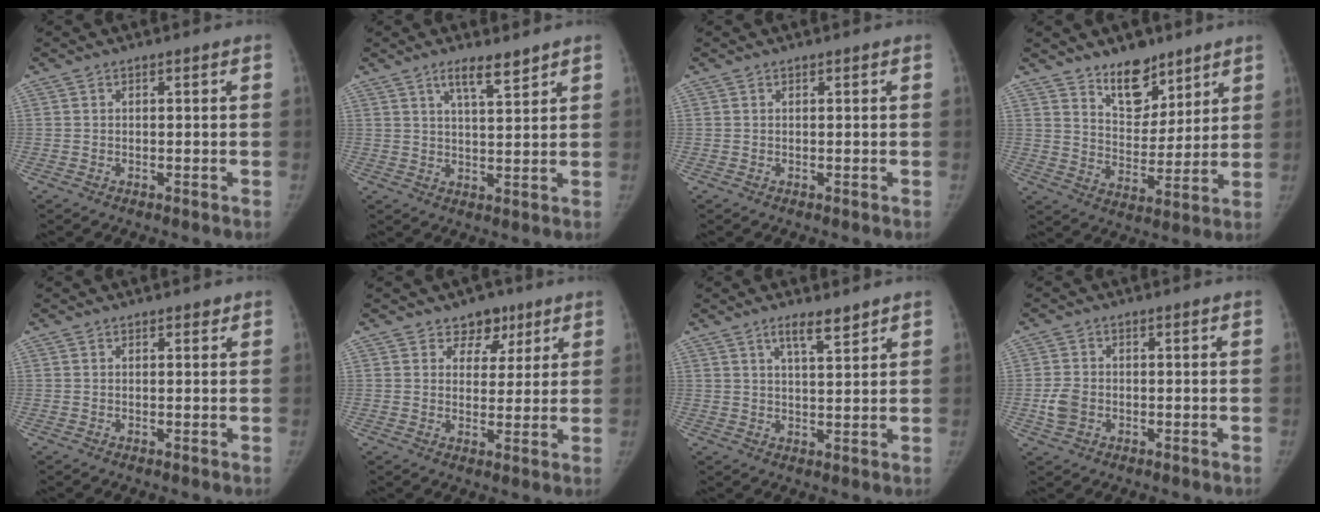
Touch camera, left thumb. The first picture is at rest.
{"total": 5.2, "force": [3.8, 1.0, 3.4], "torque": [-0.050, -0.027, 0.065]}
{"total": 0.0}
{"total": 10.8, "force": [7.9, 5.8, 4.6], "torque": [-0.040, -0.059, 0.139]}
{"total": 0.7, "force": [0.6, 0.4, 0.2], "torque": [0.001, -0.004, 0.005]}
{"total": 5.6, "force": [3.5, 4.1, 1.3], "torque": [0.016, -0.016, 0.051]}
{"total": 4.5, "force": [3.3, 0.9, 3.0], "torque": [-0.043, -0.023, 0.057]}
{"total": 4.0, "force": [-0.9, 3.1, 2.4], "torque": [-0.049, 0.007, -0.017]}